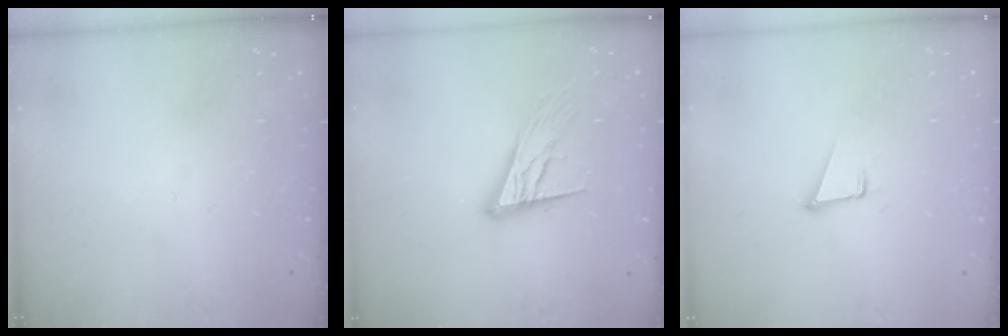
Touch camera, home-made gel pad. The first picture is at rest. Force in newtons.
{"total": 15.6, "press": 15.1, "slide": 3.7}
{"total": 3.4, "press": 2.5, "slide": 2.2}